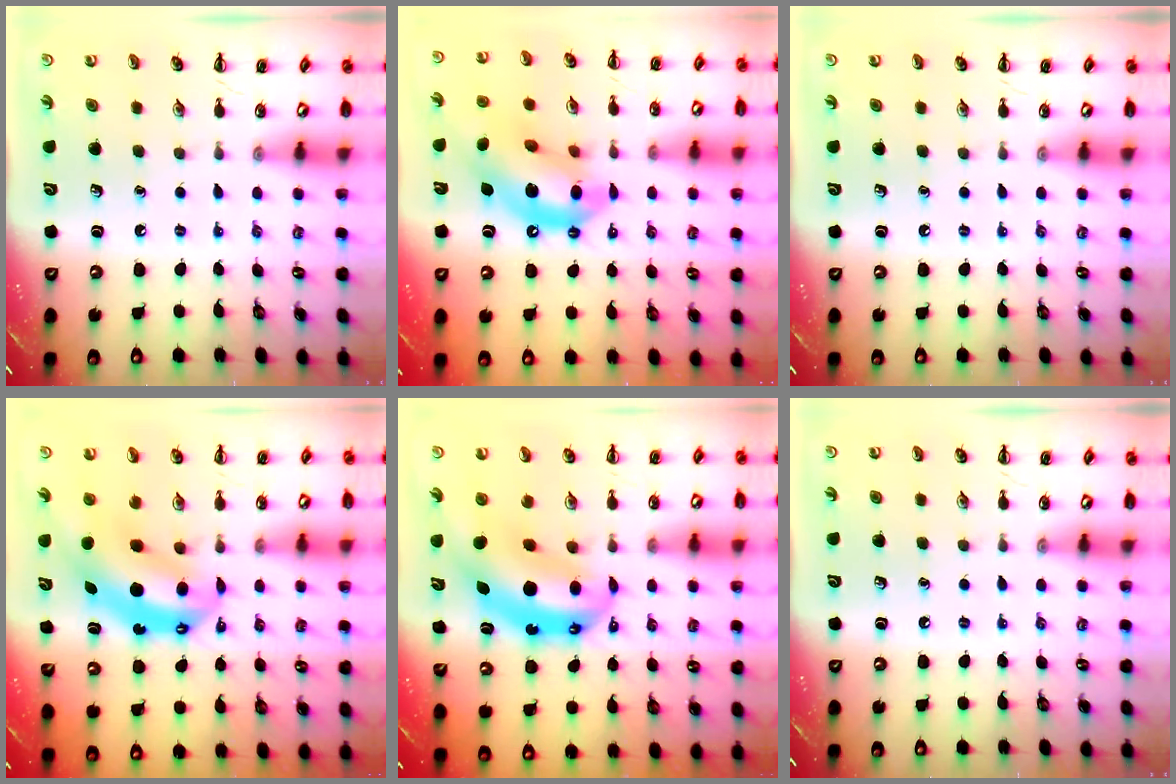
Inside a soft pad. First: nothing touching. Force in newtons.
{"total": 15.0, "press": 14.5, "slide": 4.1}
{"total": 0.0}
{"total": 8.2, "press": 8.0, "slide": 1.9}
{"total": 9.8, "press": 9.5, "slide": 2.4}
{"total": 0.0}